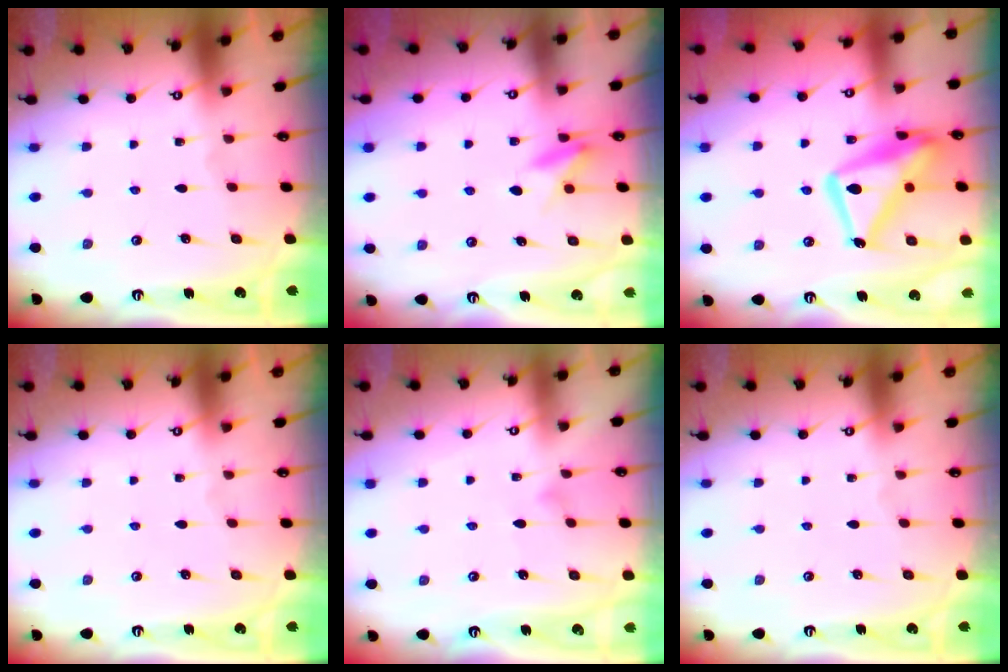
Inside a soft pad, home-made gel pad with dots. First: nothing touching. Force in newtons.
{"total": 7.7, "press": 7.5, "slide": 1.8}
{"total": 16.6, "press": 16.5, "slide": 1.6}
{"total": 0.0}
{"total": 3.9, "press": 3.8, "slide": 0.2}
{"total": 0.0}